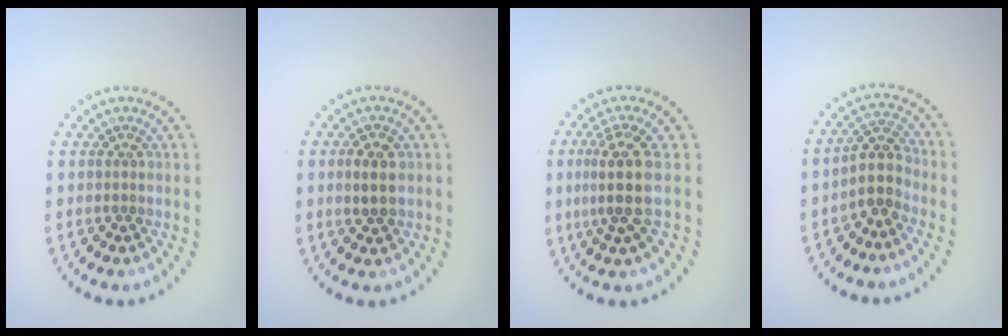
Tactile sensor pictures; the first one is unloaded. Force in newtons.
{"total": 2.2, "press": 2.2, "slide": 0.1}
{"total": 3.7, "press": 2.8, "slide": 2.3}
{"total": 2.8, "press": 2.2, "slide": 1.7}